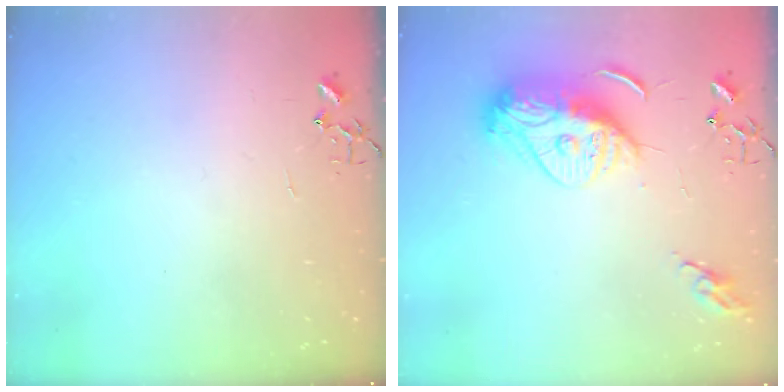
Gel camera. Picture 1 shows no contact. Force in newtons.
{"total": 13.3, "press": 13.2, "slide": 1.2}